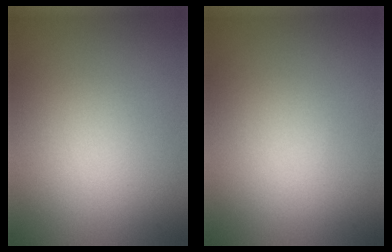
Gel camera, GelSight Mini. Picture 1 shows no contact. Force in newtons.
{"total": 0.0}